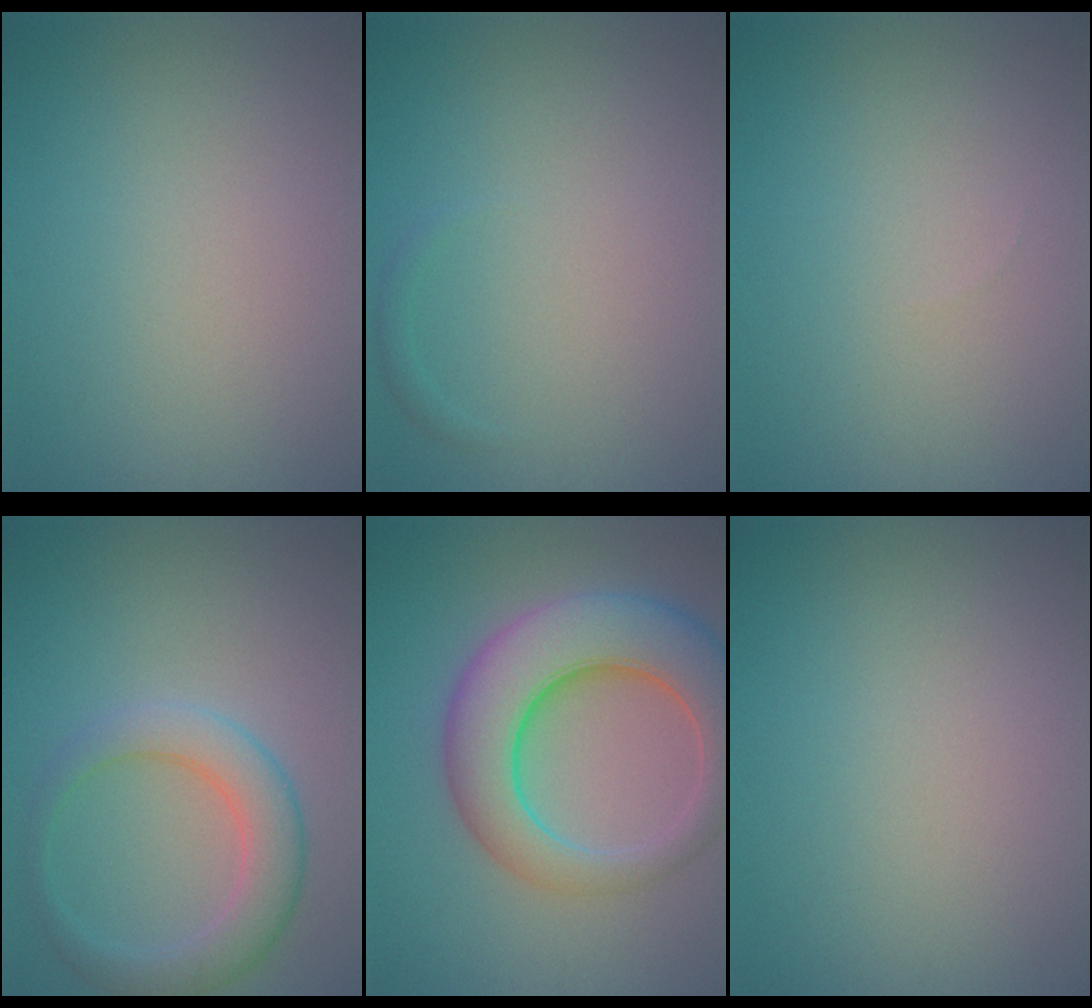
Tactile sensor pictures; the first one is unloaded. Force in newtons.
{"total": 0.6, "press": 0.6, "slide": 0.0}
{"total": 0.0}
{"total": 4.3, "press": 4.3, "slide": 0.2}
{"total": 9.5, "press": 9.5, "slide": 0.6}
{"total": 0.0}